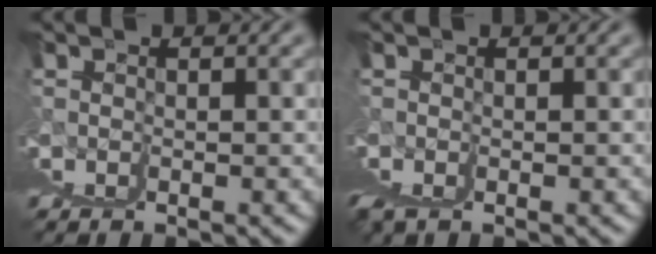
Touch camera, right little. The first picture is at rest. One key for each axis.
{"total": 1.6, "fx": -0.3, "fy": 0.9, "fz": 1.3, "tx": -0.020, "ty": -0.004, "tz": -0.002}